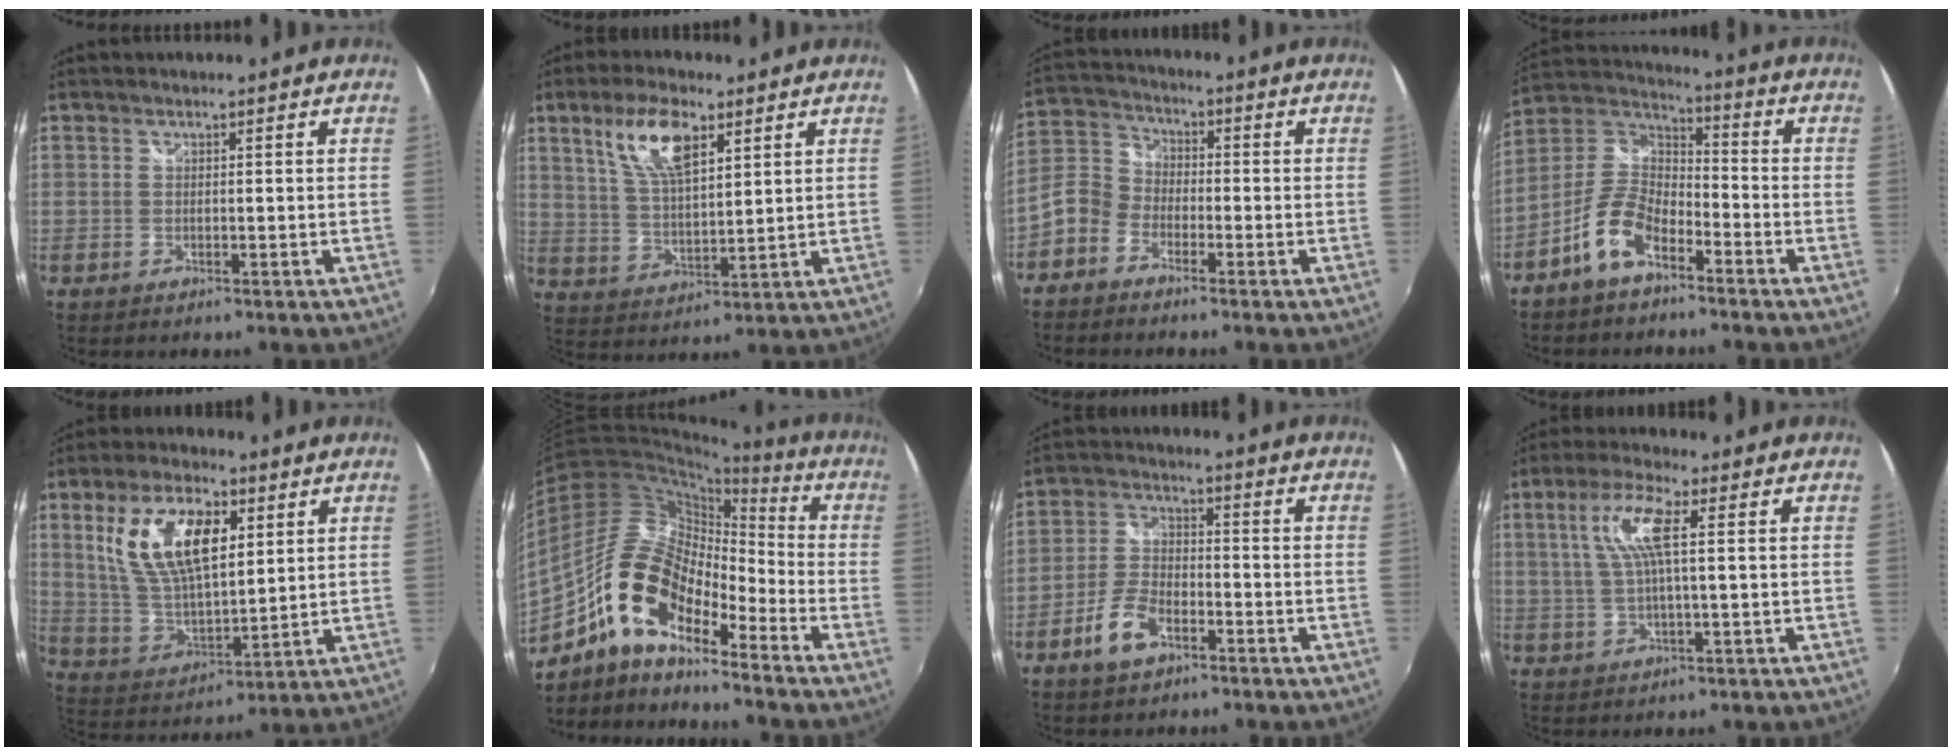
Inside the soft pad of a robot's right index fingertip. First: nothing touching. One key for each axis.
{"total": 10.2, "fx": 5.4, "fy": 3.8, "fz": 7.8, "tx": -0.154, "ty": 0.009, "tz": 0.107}
{"total": 6.5, "fx": -3.9, "fy": 4.7, "fz": 2.3, "tx": -0.055, "ty": 0.020, "tz": -0.094}
{"total": 10.1, "fx": -6.0, "fy": 4.9, "fz": 6.5, "tx": -0.146, "ty": 0.016, "tz": -0.118}
{"total": 16.0, "fx": 5.8, "fy": 7.3, "fz": 12.9, "tx": -0.251, "ty": 0.009, "tz": 0.120}
{"total": 15.9, "fx": -9.7, "fy": 6.6, "fz": 10.8, "tx": -0.195, "ty": 0.009, "tz": -0.199}
{"total": 7.6, "fx": -4.5, "fy": 3.7, "fz": 4.8, "tx": -0.106, "ty": 0.007, "tz": -0.083}
{"total": 7.7, "fx": 1.9, "fy": 1.0, "fz": 7.4, "tx": -0.143, "ty": 0.007, "tz": 0.039}